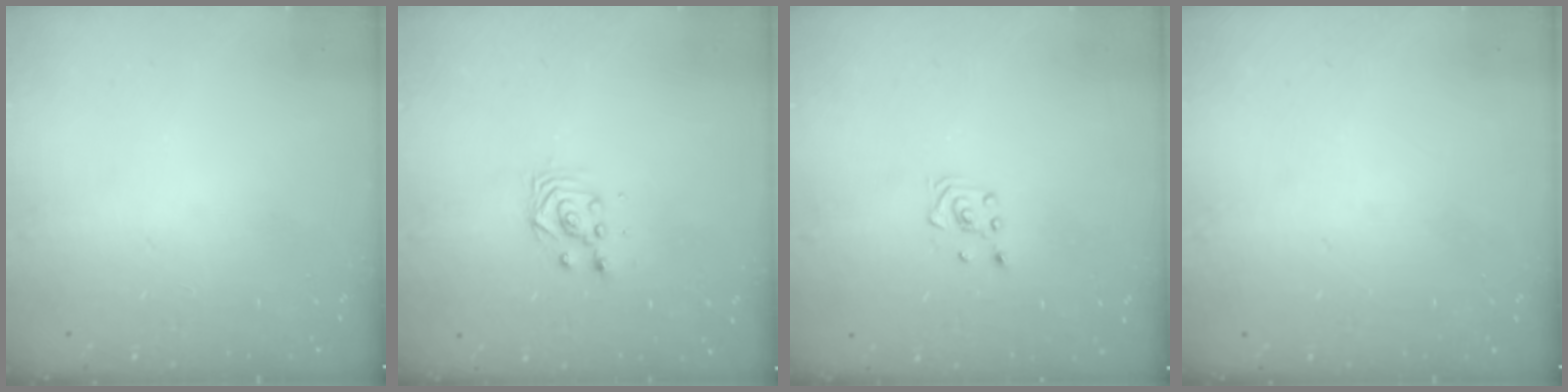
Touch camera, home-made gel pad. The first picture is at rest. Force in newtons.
{"total": 3.0, "press": 2.9, "slide": 0.3}
{"total": 2.8, "press": 2.6, "slide": 1.0}
{"total": 0.0}